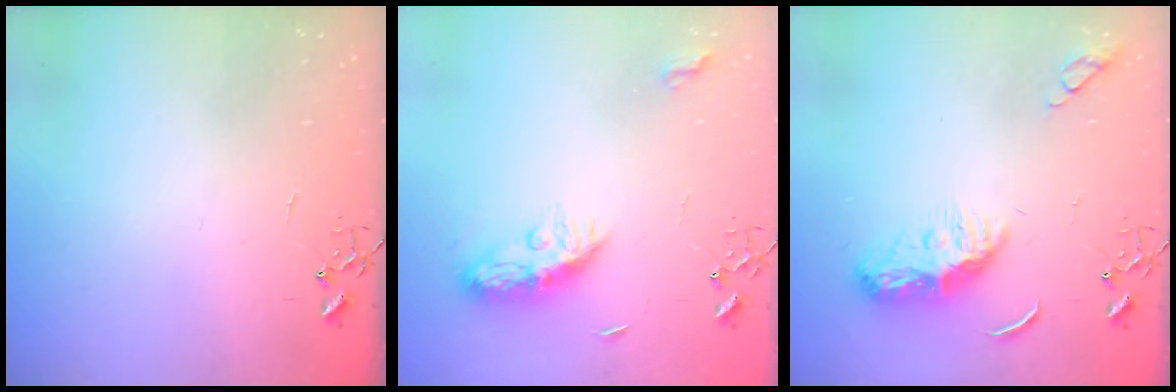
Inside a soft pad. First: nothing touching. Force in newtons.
{"total": 10.1, "press": 10.1, "slide": 0.6}
{"total": 10.6, "press": 10.6, "slide": 0.5}